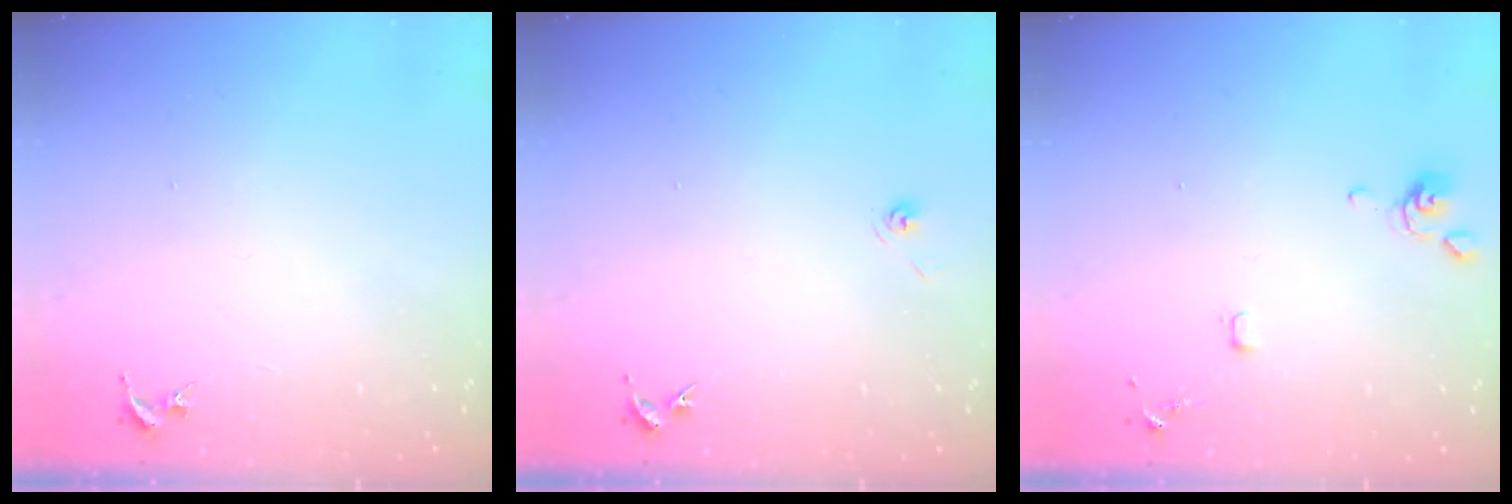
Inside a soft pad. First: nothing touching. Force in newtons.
{"total": 3.3, "press": 2.7, "slide": 2.0}
{"total": 3.4, "press": 3.4, "slide": 0.7}